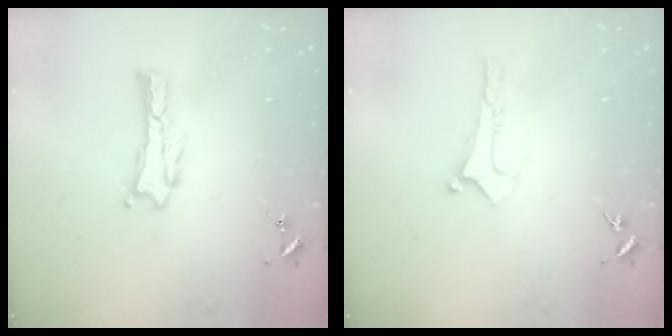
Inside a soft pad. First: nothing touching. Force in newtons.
{"total": 0.0}